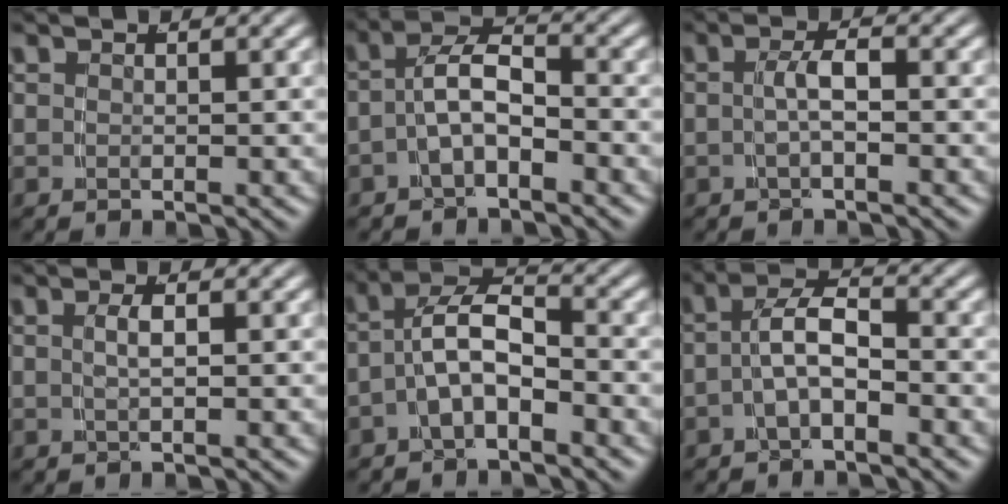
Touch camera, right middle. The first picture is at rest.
{"total": 3.8, "force": [-1.4, 1.8, 3.0], "torque": [-0.054, -0.002, -0.028]}
{"total": 2.1, "force": [-0.8, 0.0, 1.9], "torque": [-0.031, 0.001, -0.011]}
{"total": 1.4, "force": [-0.3, -0.3, 1.3], "torque": [-0.027, 0.000, -0.001]}
{"total": 5.1, "force": [-1.4, 3.1, 3.8], "torque": [-0.073, -0.013, -0.026]}
{"total": 3.4, "force": [-1.3, 1.3, 2.8], "torque": [-0.051, 0.001, -0.026]}